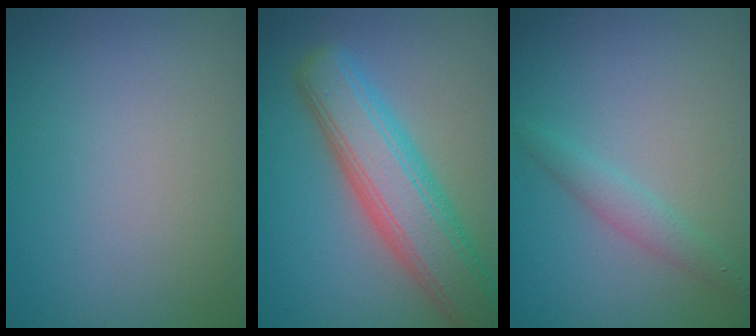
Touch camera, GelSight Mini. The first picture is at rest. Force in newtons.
{"total": 7.8, "press": 7.8, "slide": 0.4}
{"total": 1.8, "press": 1.8, "slide": 0.1}